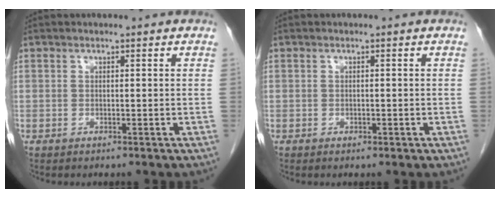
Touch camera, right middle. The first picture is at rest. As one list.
[{"total": 0.7, "force": [-0.3, 0.3, 0.5], "torque": [-0.007, 0.000, -0.004]}]